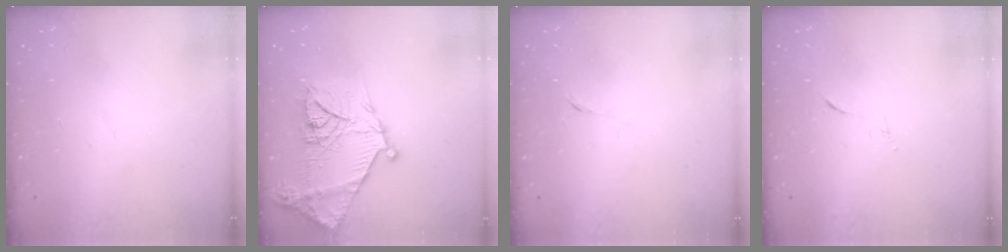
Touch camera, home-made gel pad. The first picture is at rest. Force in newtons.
{"total": 22.3, "press": 22.2, "slide": 2.0}
{"total": 3.9, "press": 3.8, "slide": 0.9}
{"total": 5.4, "press": 5.3, "slide": 0.7}